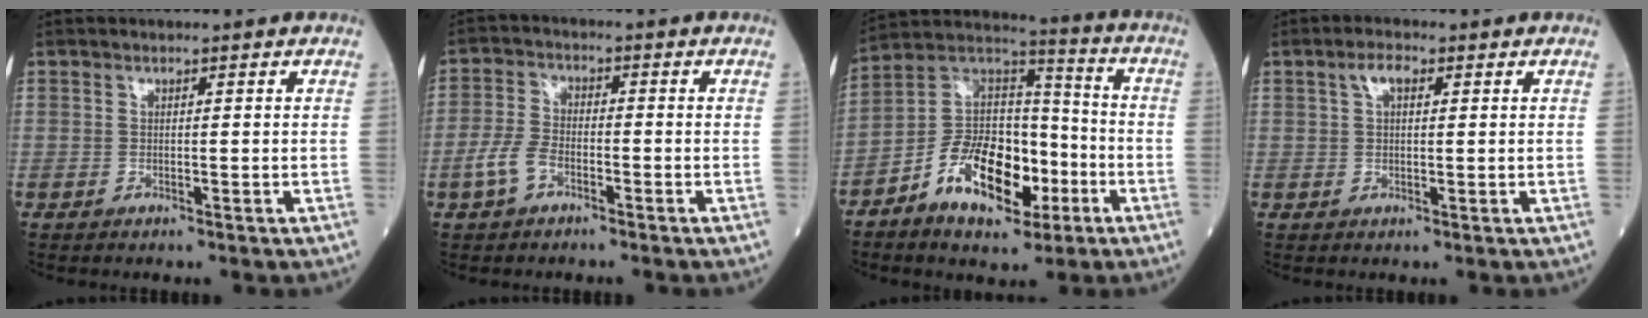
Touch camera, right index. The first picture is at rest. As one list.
[{"total": 4.7, "force": [-2.5, 2.4, 3.1], "torque": [-0.079, 0.006, -0.052]}, {"total": 15.0, "force": [-6.6, 7.6, 11.1], "torque": [-0.213, 0.022, -0.111]}, {"total": 2.7, "force": [1.1, 1.2, 2.2], "torque": [-0.045, 0.011, 0.022]}]